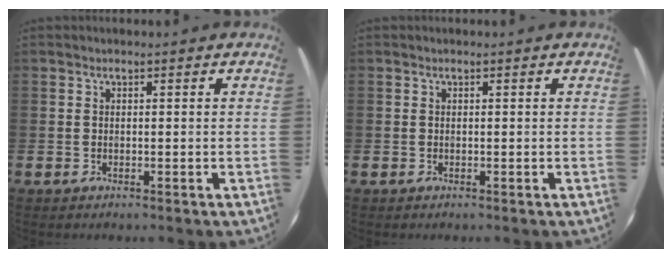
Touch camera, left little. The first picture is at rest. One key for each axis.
{"total": 0.0}